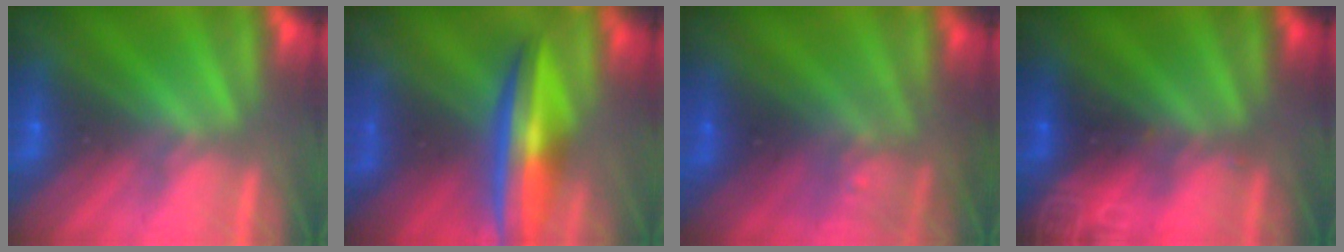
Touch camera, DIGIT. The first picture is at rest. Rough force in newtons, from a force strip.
{"total": 7.2}
{"total": 2.7}
{"total": 2.9}